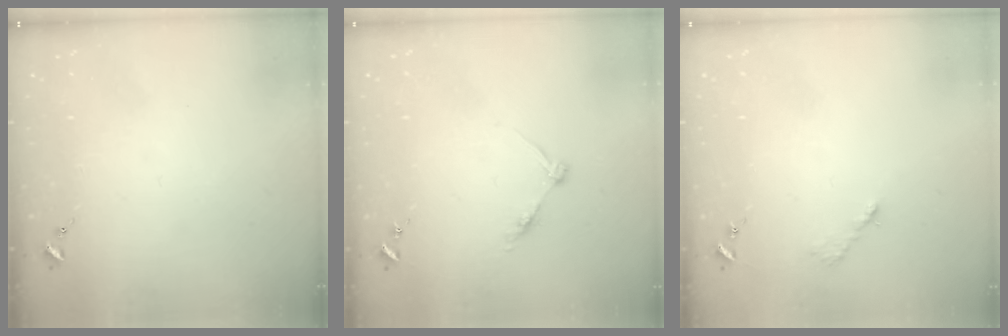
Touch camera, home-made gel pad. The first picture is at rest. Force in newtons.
{"total": 5.1, "press": 5.0, "slide": 0.8}
{"total": 2.6, "press": 2.6, "slide": 0.4}